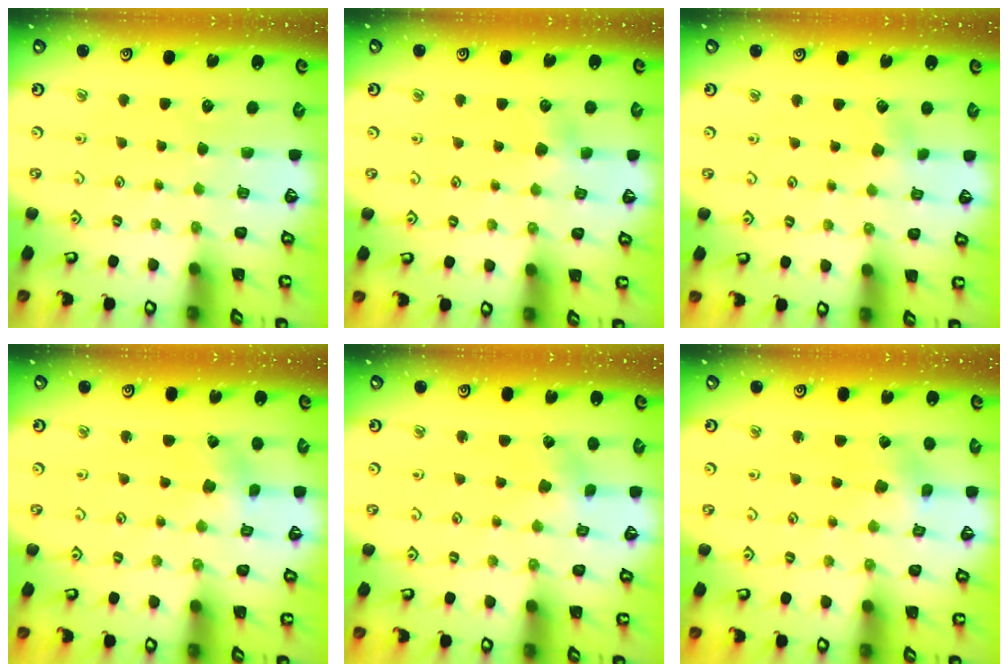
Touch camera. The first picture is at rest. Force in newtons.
{"total": 3.3, "press": 3.3, "slide": 0.4}
{"total": 3.0, "press": 3.0, "slide": 0.1}
{"total": 2.2, "press": 2.2, "slide": 0.3}
{"total": 1.6, "press": 1.6, "slide": 0.2}
{"total": 2.2, "press": 2.2, "slide": 0.1}